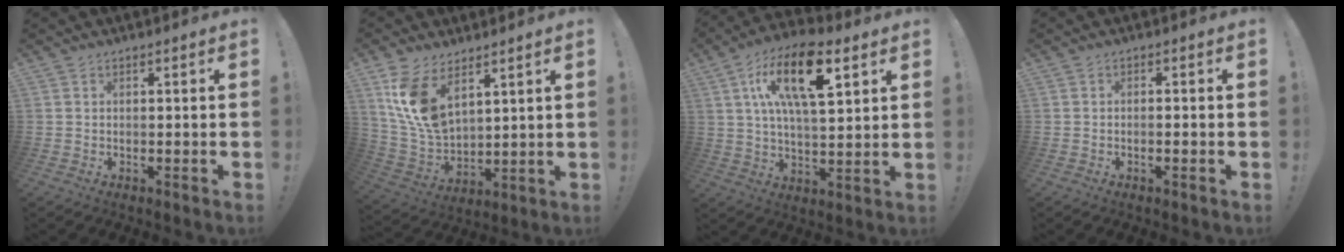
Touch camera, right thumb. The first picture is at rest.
{"total": 12.9, "force": [7.4, 7.2, 7.8], "torque": [-0.172, -0.041, 0.144]}
{"total": 19.0, "force": [7.7, 7.9, 15.4], "torque": [-0.267, -0.009, 0.125]}
{"total": 1.2, "force": [-0.7, 0.0, 0.9], "torque": [-0.018, 0.001, -0.012]}